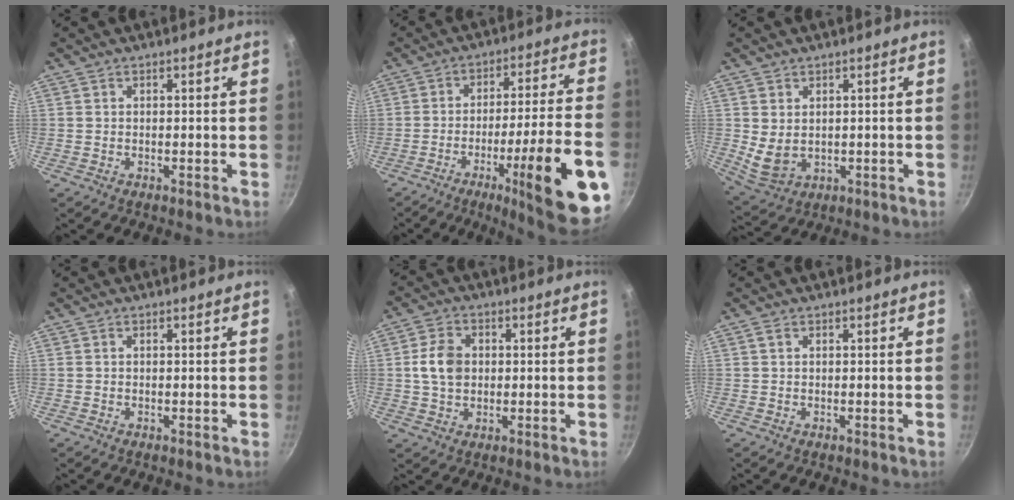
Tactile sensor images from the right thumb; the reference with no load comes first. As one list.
[{"total": 22.1, "force": [-9.3, 3.3, 19.8], "torque": [-0.257, 0.032, -0.130]}, {"total": 5.9, "force": [0.7, 4.4, 3.9], "torque": [-0.062, -0.016, 0.031]}, {"total": 0.0}, {"total": 6.9, "force": [0.5, 5.2, 4.5], "torque": [-0.072, 0.009, 0.004]}, {"total": 0.6, "force": [0.2, 0.3, 0.4], "torque": [-0.011, 0.004, 0.005]}]